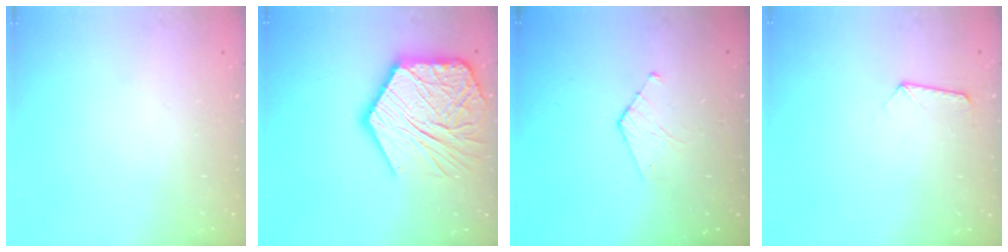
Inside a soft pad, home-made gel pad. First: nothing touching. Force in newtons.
{"total": 22.5, "press": 22.3, "slide": 2.3}
{"total": 2.8, "press": 2.8, "slide": 0.3}
{"total": 8.9, "press": 8.8, "slide": 0.5}